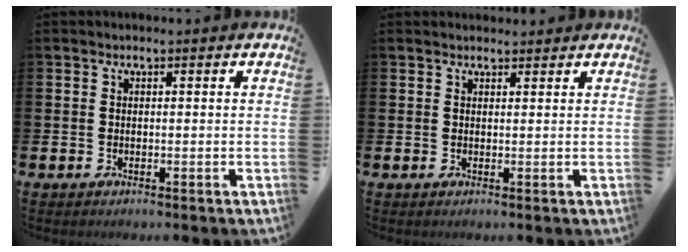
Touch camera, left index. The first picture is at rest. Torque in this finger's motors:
{"motor_torque": [-0.11, -1.51, 0.01, 0.01]}